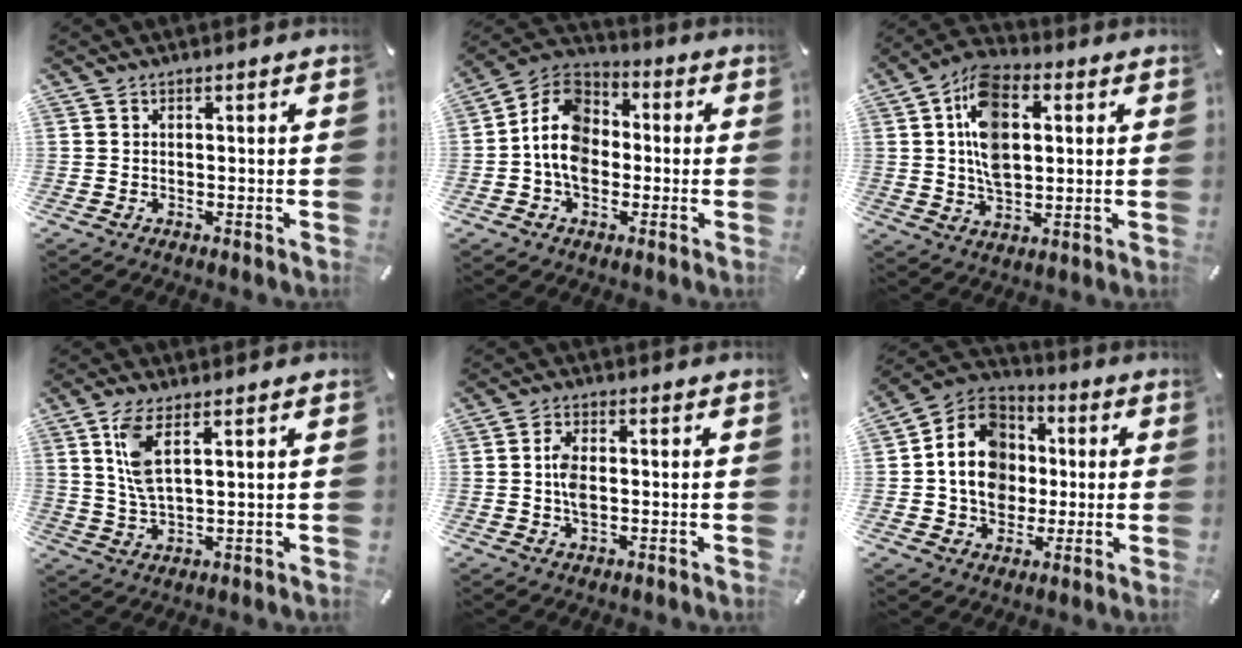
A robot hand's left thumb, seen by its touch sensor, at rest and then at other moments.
{"total": 11.5, "force": [-2.3, 9.1, 6.7], "torque": [-0.156, 0.024, -0.046]}
{"total": 13.8, "force": [2.8, 8.8, 10.3], "torque": [-0.200, 0.006, 0.048]}
{"total": 7.6, "force": [3.2, 2.8, 6.2], "torque": [-0.138, 0.000, 0.057]}
{"total": 5.0, "force": [-0.2, 2.9, 4.1], "torque": [-0.091, 0.002, -0.007]}
{"total": 14.1, "force": [-0.4, 12.4, 6.6], "torque": [-0.141, 0.013, -0.007]}